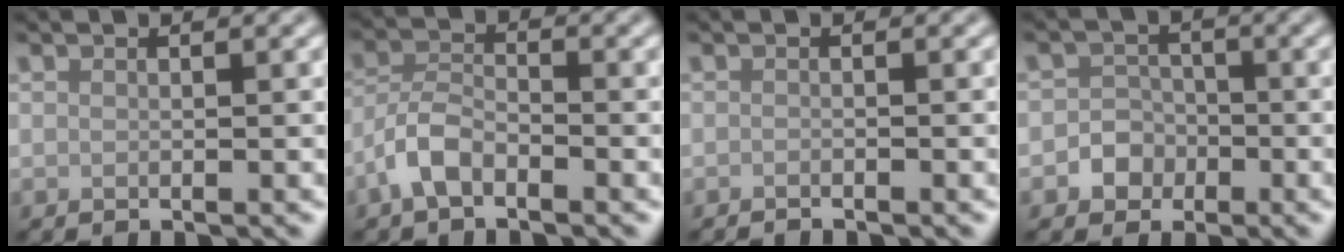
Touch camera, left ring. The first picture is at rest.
{"total": 3.2, "force": [-2.0, 1.5, 2.0], "torque": [-0.041, 0.009, -0.051]}
{"total": 0.6, "force": [-0.6, 0.1, 0.1], "torque": [0.000, -0.001, -0.011]}
{"total": 2.5, "force": [-0.9, 2.3, 0.6], "torque": [0.013, 0.005, -0.026]}